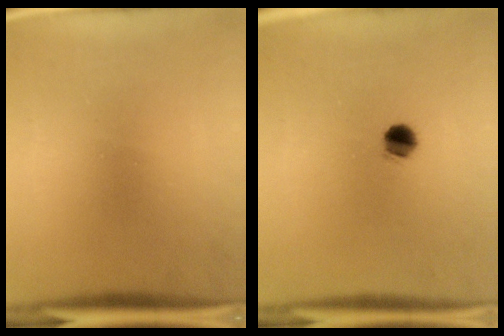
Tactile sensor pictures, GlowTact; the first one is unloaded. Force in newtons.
{"total": 4.0}